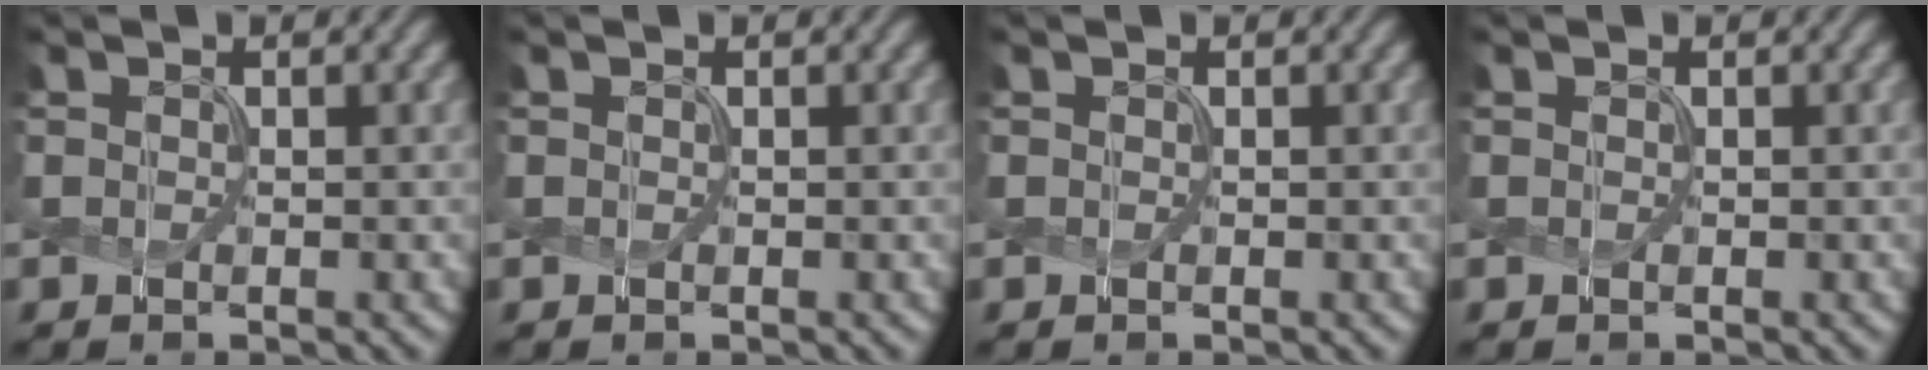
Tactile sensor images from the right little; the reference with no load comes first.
{"total": 0.0}
{"total": 0.0}
{"total": 0.0}